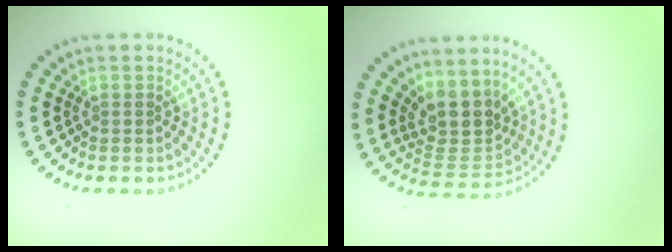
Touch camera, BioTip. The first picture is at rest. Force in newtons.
{"total": 4.0, "press": 3.1, "slide": 2.5}